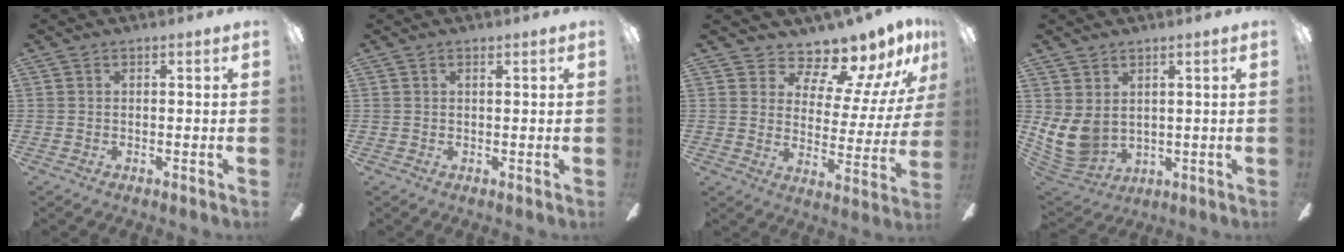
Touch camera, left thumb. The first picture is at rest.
{"total": 0.7, "force": [0.5, 0.2, 0.4], "torque": [-0.002, -0.003, 0.007]}
{"total": 12.5, "force": [11.1, 3.7, 4.3], "torque": [-0.072, -0.098, 0.190]}
{"total": 9.7, "force": [1.7, 7.2, 6.2], "torque": [-0.160, -0.015, 0.038]}